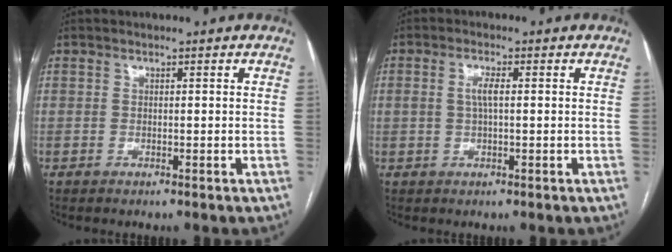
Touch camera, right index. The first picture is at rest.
{"total": 2.4, "force": [0.2, 0.6, 2.3], "torque": [-0.048, 0.003, 0.006]}